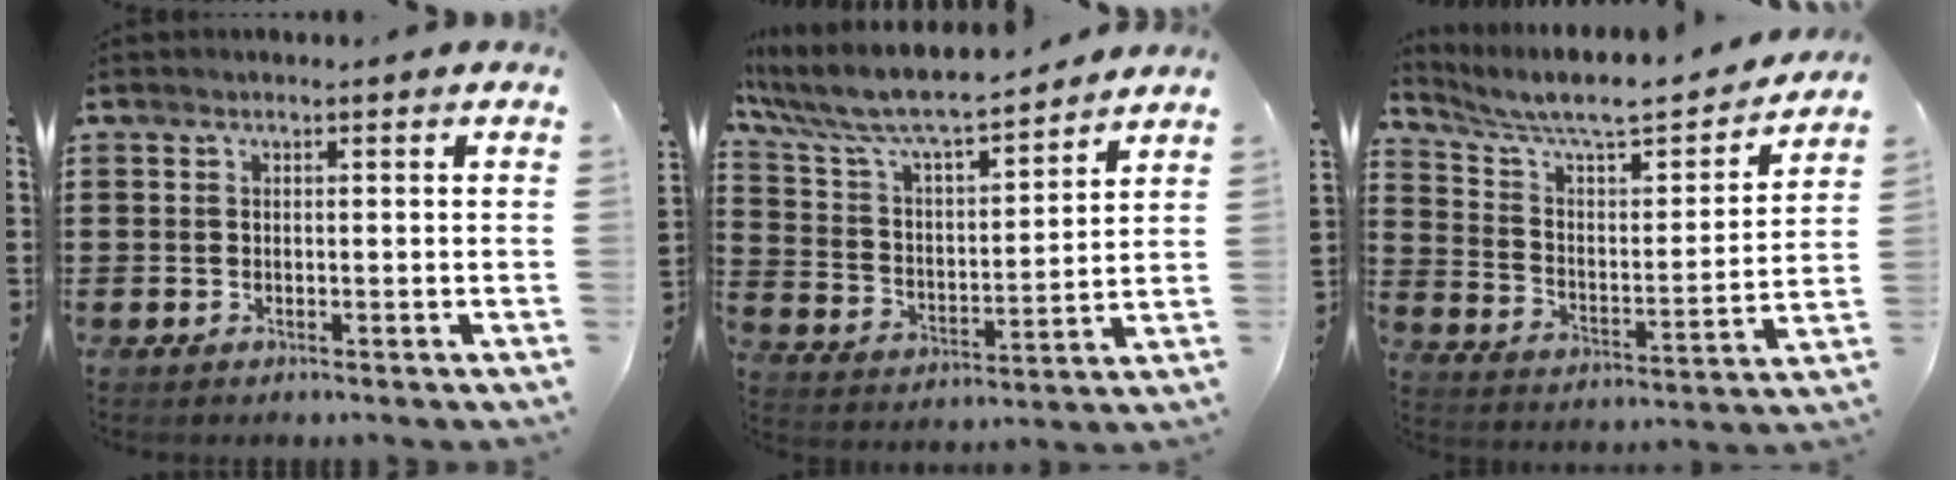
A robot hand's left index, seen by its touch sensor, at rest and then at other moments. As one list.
[{"total": 8.3, "force": [7.4, 1.3, 3.5], "torque": [-0.101, -0.049, 0.125]}, {"total": 7.3, "force": [6.6, 0.8, 3.1], "torque": [-0.090, -0.047, 0.108]}]